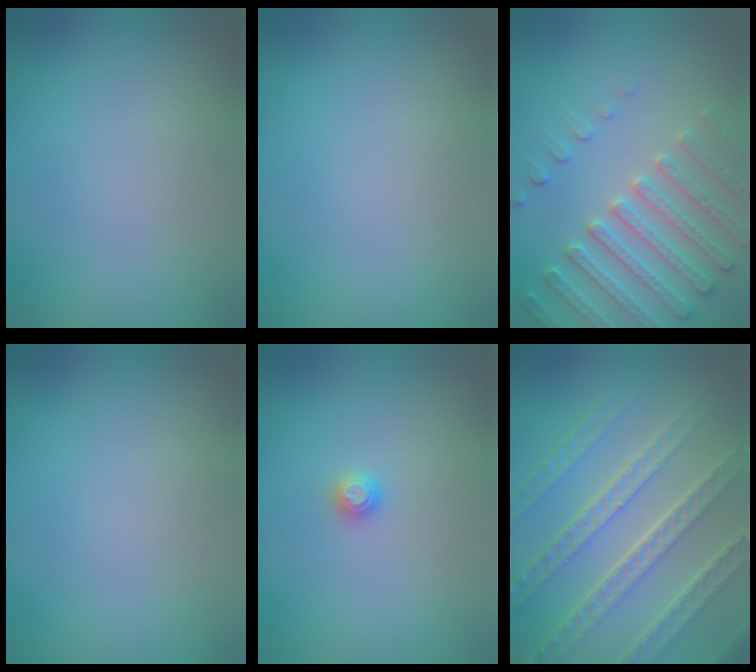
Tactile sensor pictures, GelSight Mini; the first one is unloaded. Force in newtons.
{"total": 0.0}
{"total": 4.6, "press": 4.2, "slide": 1.9}
{"total": 0.0}
{"total": 1.0, "press": 1.0, "slide": 0.1}
{"total": 7.6, "press": 5.3, "slide": 5.4}